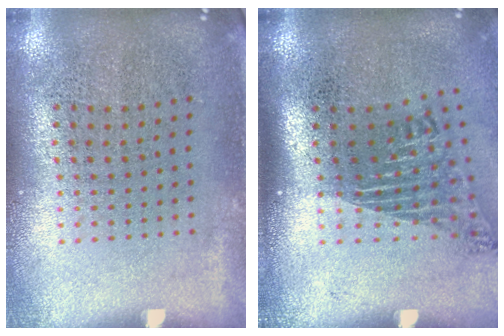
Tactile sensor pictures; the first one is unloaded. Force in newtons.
{"total": 1.7, "press": 1.1, "slide": 1.3}